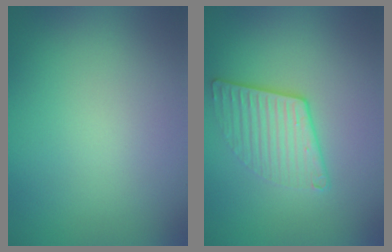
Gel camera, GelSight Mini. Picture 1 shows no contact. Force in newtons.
{"total": 2.8, "press": 2.3, "slide": 1.6}